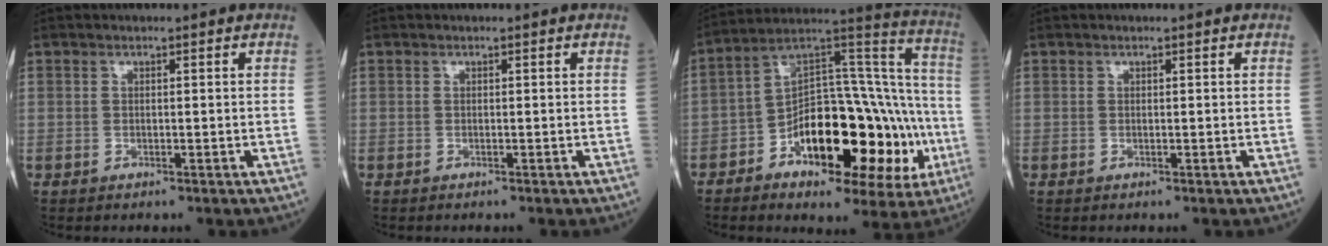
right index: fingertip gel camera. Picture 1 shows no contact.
{"total": 0.0}
{"total": 24.7, "force": [-7.4, 9.7, 21.5], "torque": [-0.287, 0.037, -0.094]}
{"total": 0.0}